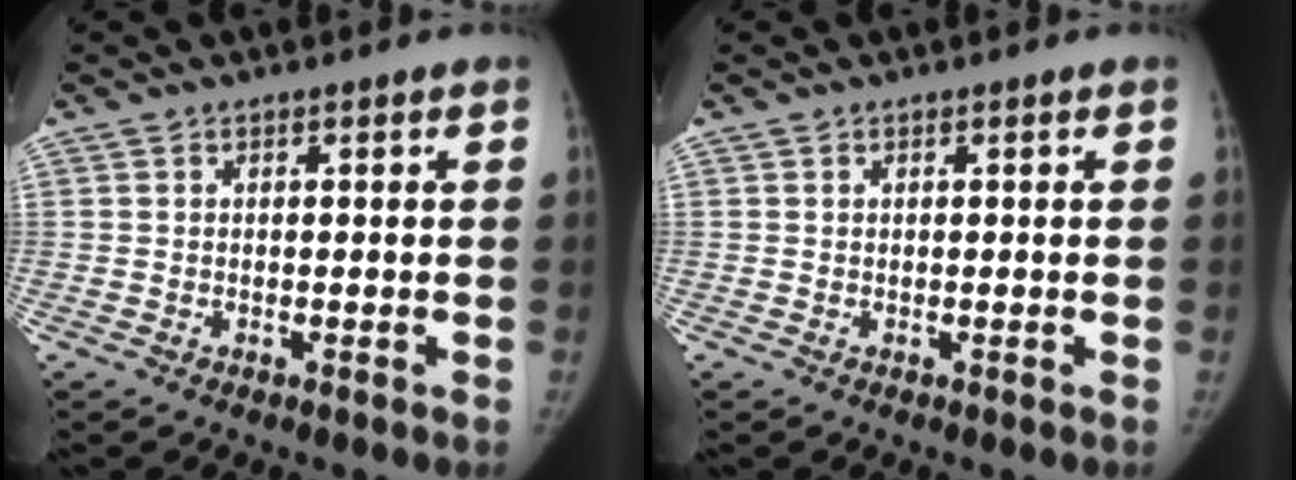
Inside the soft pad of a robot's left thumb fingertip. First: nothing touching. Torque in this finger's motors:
{"motor_torque": [0.07, -0.01, -0.05, -0.32, 0.03]}